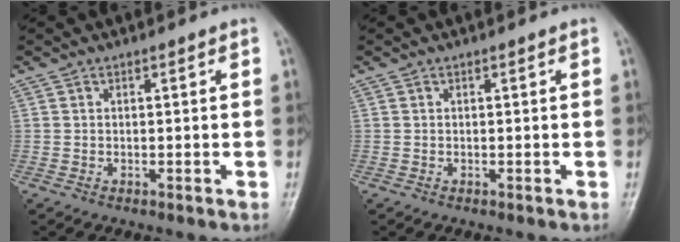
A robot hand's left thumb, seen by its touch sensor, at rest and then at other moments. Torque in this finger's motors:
{"motor_torque": [1.40, 1.30, -0.15, -0.06, 0.00]}